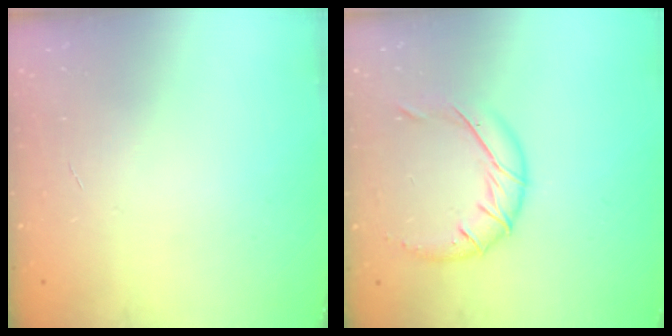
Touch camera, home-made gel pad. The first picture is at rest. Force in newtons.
{"total": 12.0, "press": 12.0, "slide": 0.7}